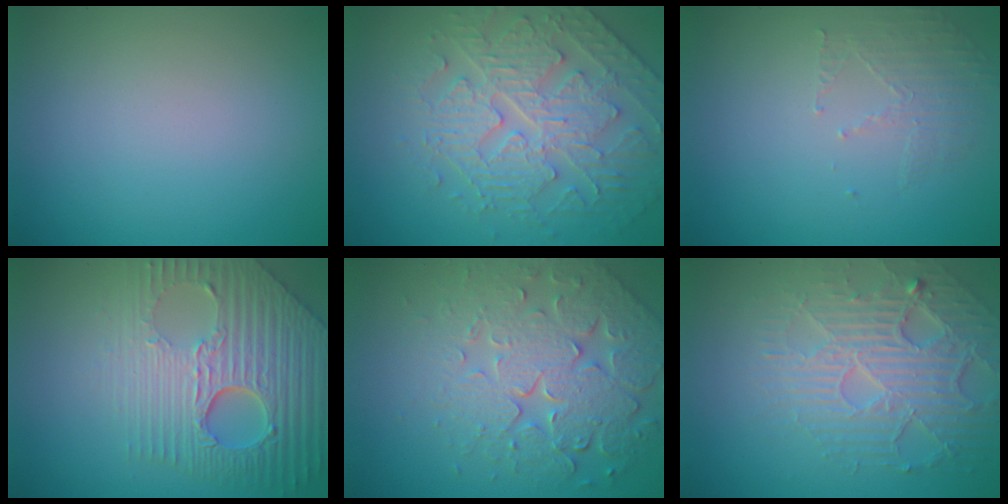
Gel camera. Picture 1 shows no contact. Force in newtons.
{"total": 4.6, "press": 4.6, "slide": 0.1}
{"total": 1.6, "press": 0.7, "slide": 1.4}
{"total": 9.0, "press": 6.2, "slide": 6.6}
{"total": 8.0, "press": 5.8, "slide": 5.5}
{"total": 5.8, "press": 4.6, "slide": 3.5}